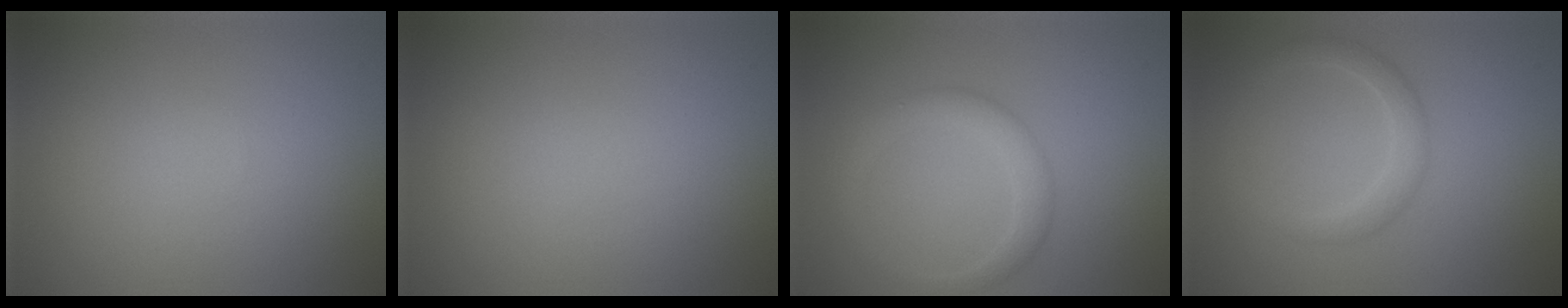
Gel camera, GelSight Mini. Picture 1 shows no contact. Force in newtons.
{"total": 0.0}
{"total": 2.8, "press": 2.8, "slide": 0.1}
{"total": 2.1, "press": 2.1, "slide": 0.1}